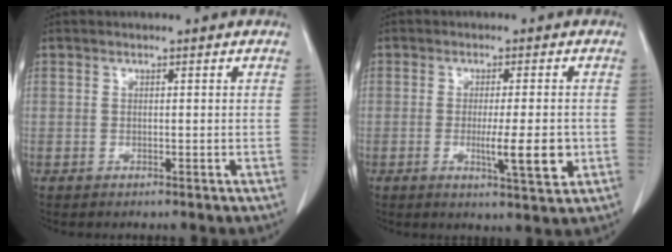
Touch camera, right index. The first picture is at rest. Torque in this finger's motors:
{"motor_torque": [0.08, 0.11, 0.03, 0.01]}